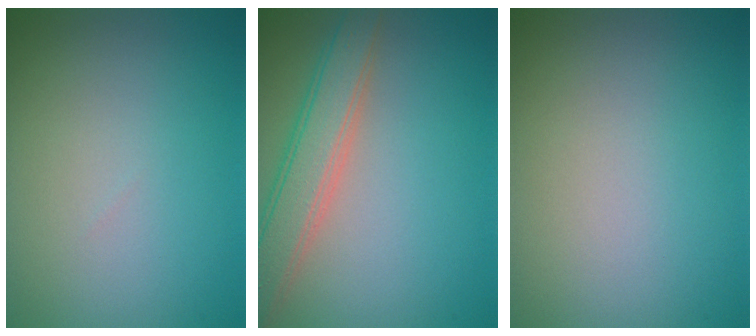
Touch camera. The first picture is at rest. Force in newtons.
{"total": 4.8, "press": 4.8, "slide": 0.1}
{"total": 0.0}